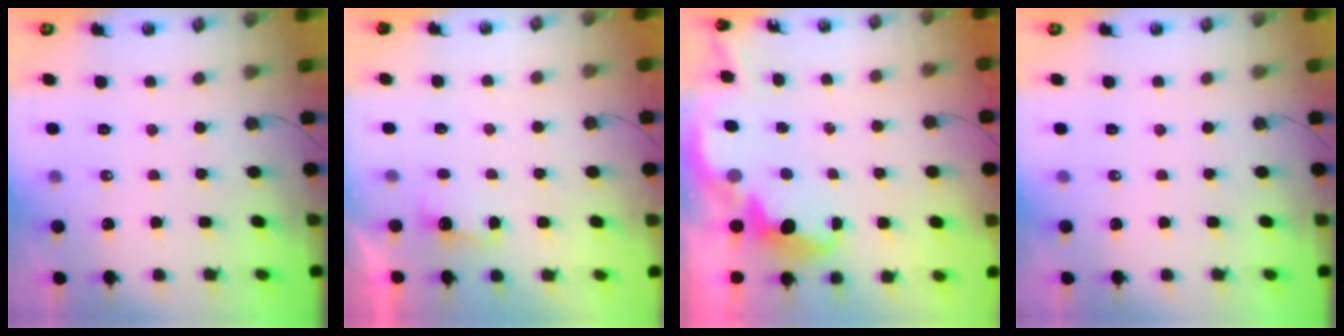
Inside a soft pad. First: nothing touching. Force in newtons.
{"total": 2.7, "press": 2.5, "slide": 0.9}
{"total": 3.8, "press": 3.7, "slide": 0.5}
{"total": 0.0}